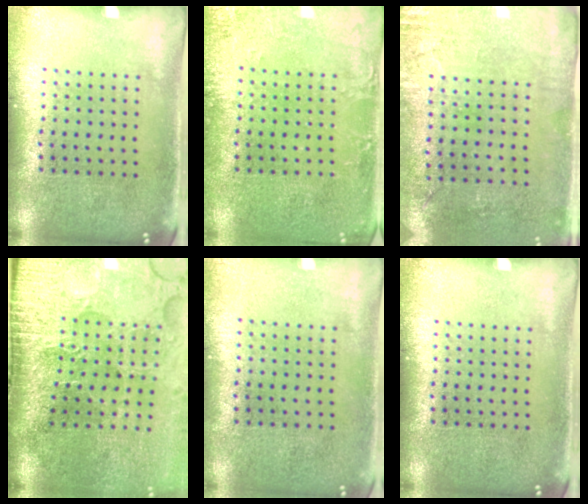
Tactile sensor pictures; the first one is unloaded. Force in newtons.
{"total": 2.2, "press": 2.2, "slide": 0.3}
{"total": 2.8, "press": 2.4, "slide": 1.6}
{"total": 5.1, "press": 4.1, "slide": 3.0}
{"total": 0.0}
{"total": 0.0}